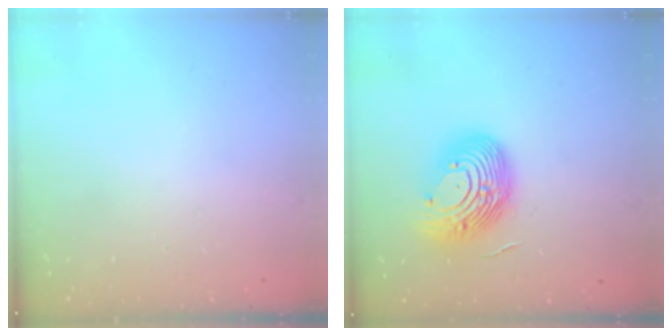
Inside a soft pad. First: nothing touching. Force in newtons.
{"total": 16.3, "press": 15.8, "slide": 4.1}